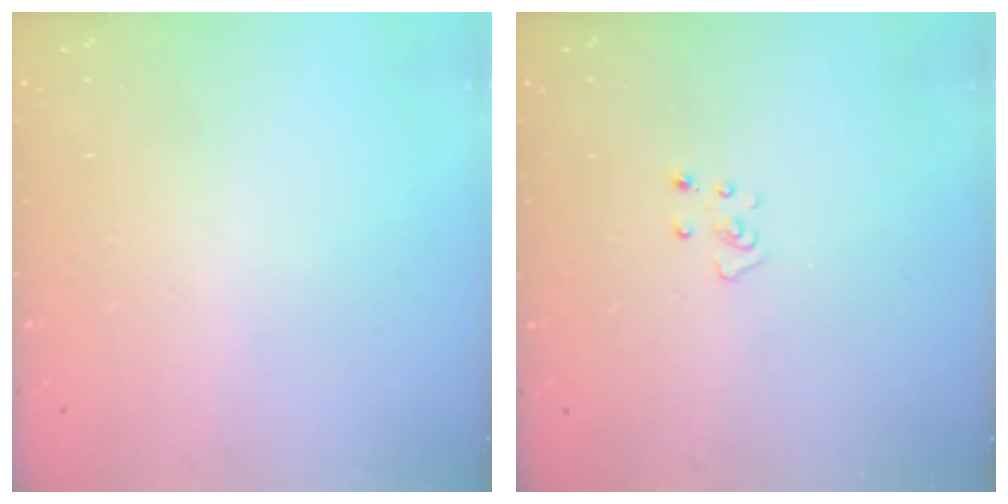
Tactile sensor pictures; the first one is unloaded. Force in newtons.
{"total": 2.8, "press": 2.8, "slide": 0.2}